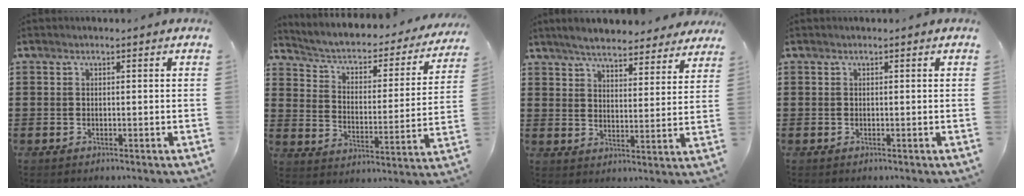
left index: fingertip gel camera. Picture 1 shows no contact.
{"total": 2.8, "force": [1.9, 1.4, 1.5], "torque": [-0.045, -0.023, 0.020]}
{"total": 5.5, "force": [5.3, 0.4, 1.4], "torque": [-0.050, -0.021, 0.095]}
{"total": 0.0}